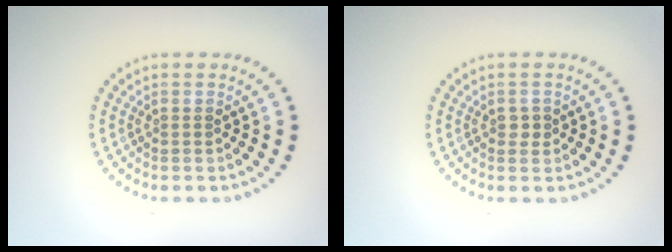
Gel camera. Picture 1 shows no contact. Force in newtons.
{"total": 1.0, "press": 1.0, "slide": 0.2}